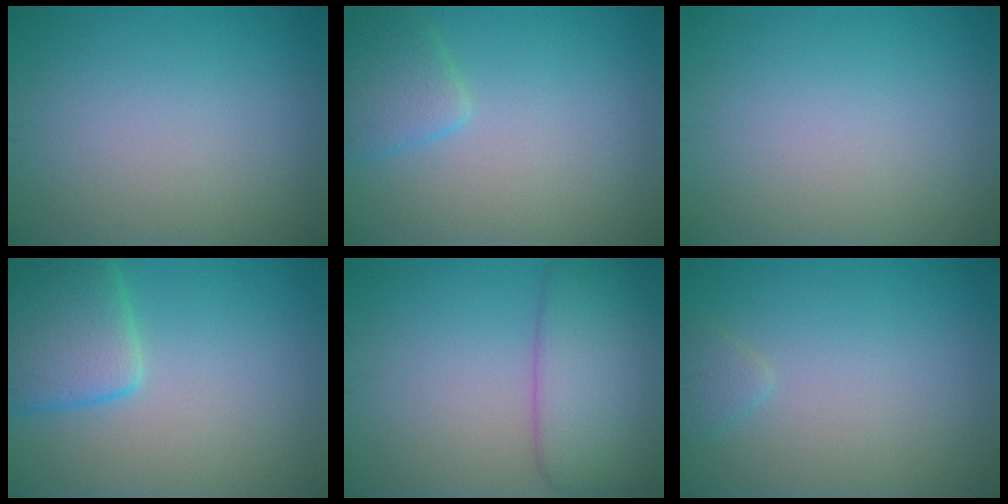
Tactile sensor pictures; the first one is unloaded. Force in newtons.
{"total": 2.6, "press": 2.6, "slide": 0.2}
{"total": 0.0}
{"total": 5.5, "press": 5.5, "slide": 0.2}
{"total": 6.3, "press": 6.3, "slide": 0.6}
{"total": 1.0, "press": 1.0, "slide": 0.1}